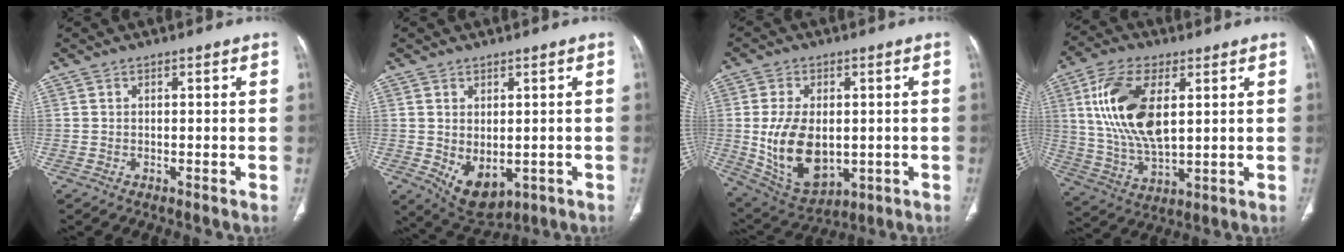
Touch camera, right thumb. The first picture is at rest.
{"total": 8.0, "force": [-1.5, 5.0, 6.0], "torque": [-0.081, -0.006, 0.002]}
{"total": 14.9, "force": [-1.0, 9.4, 11.6], "torque": [-0.193, -0.008, 0.013]}
{"total": 16.5, "force": [4.1, 8.1, 13.8], "torque": [-0.272, -0.013, 0.084]}